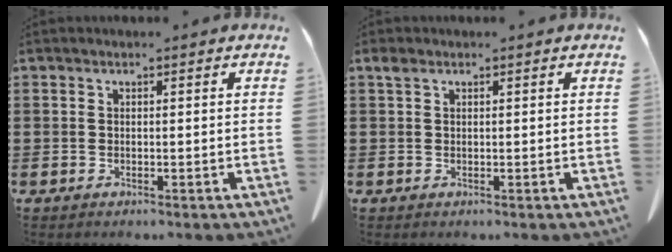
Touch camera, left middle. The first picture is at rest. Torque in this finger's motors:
{"motor_torque": [-0.16, 0.49, -0.58, -0.17]}